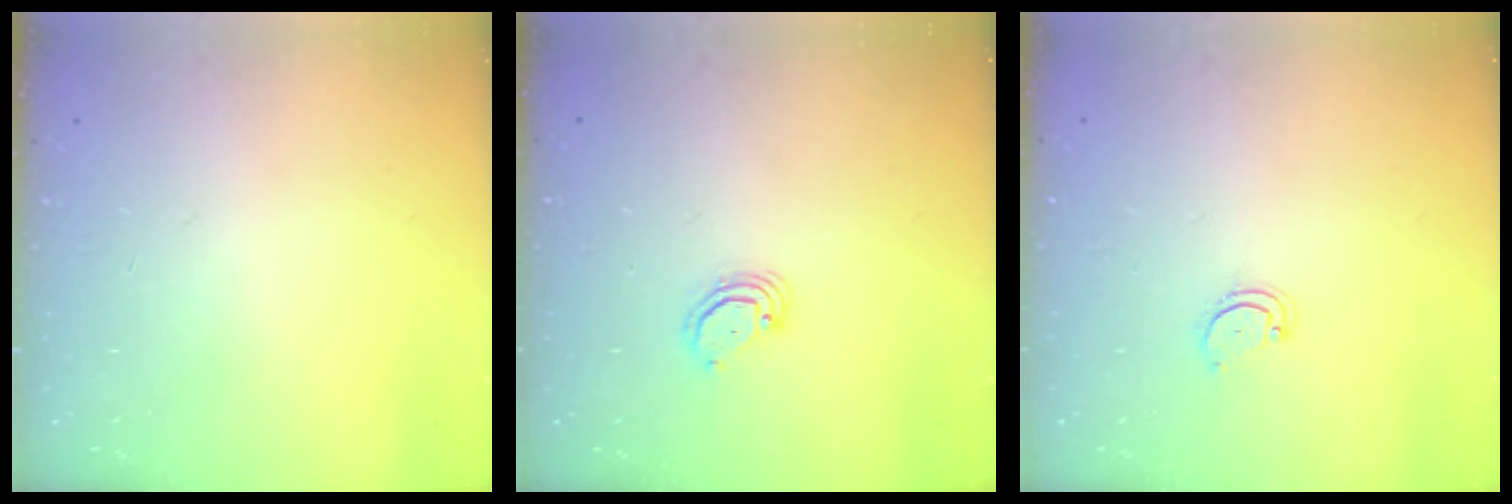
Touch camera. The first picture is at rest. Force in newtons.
{"total": 2.9, "press": 2.9, "slide": 0.3}
{"total": 3.5, "press": 3.5, "slide": 0.5}